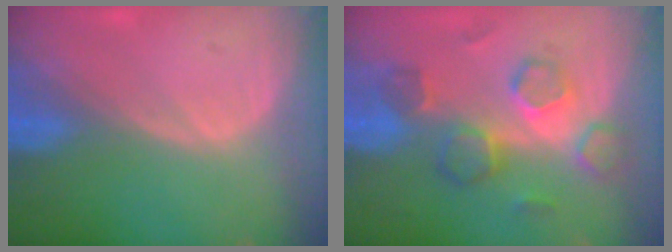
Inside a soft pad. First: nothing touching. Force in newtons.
{"total": 7.9, "press": 7.7, "slide": 2.1}